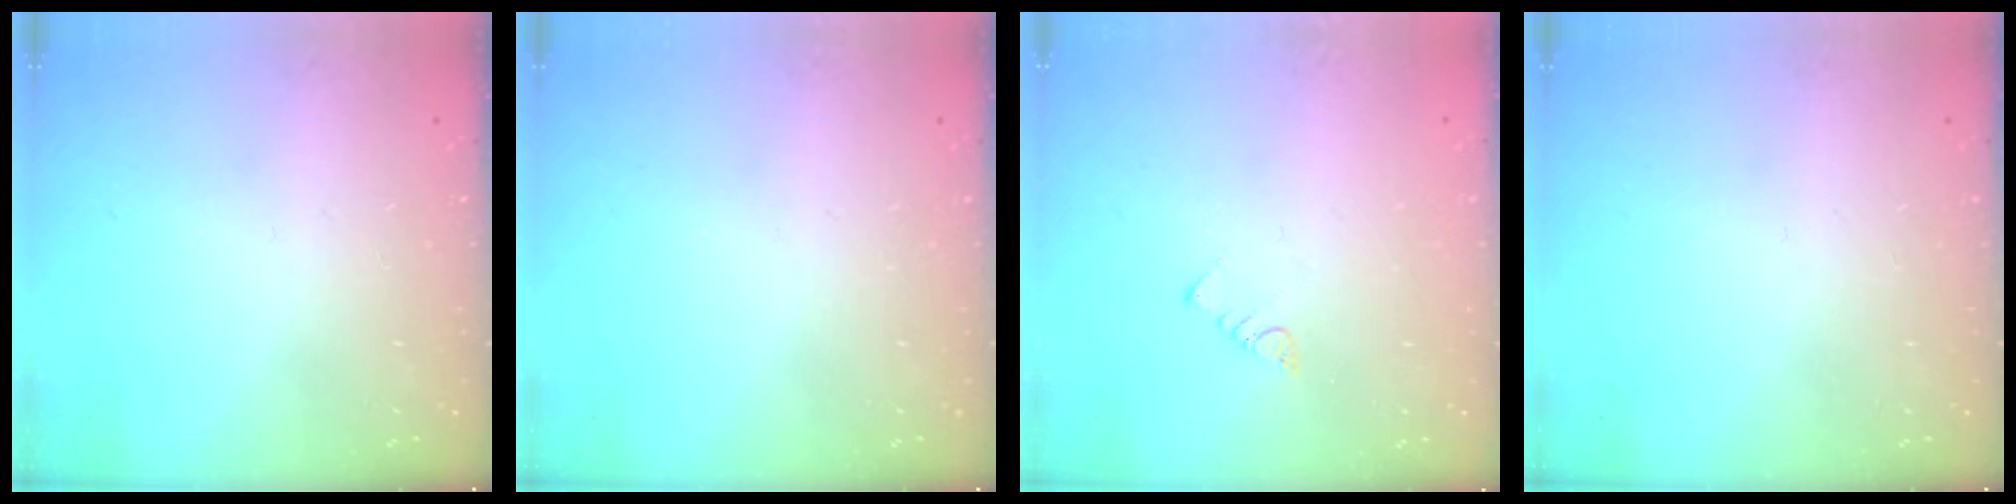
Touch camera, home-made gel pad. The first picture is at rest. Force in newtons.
{"total": 0.0}
{"total": 2.8, "press": 2.7, "slide": 0.3}
{"total": 0.0}